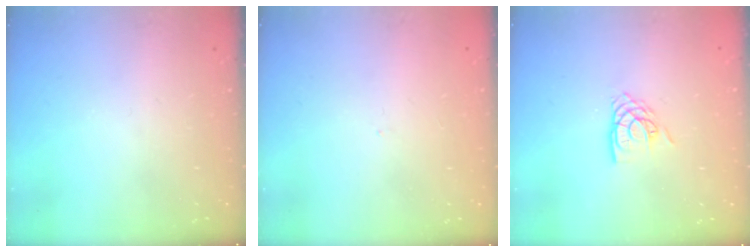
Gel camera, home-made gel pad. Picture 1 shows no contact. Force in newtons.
{"total": 0.0}
{"total": 7.4, "press": 7.3, "slide": 0.5}